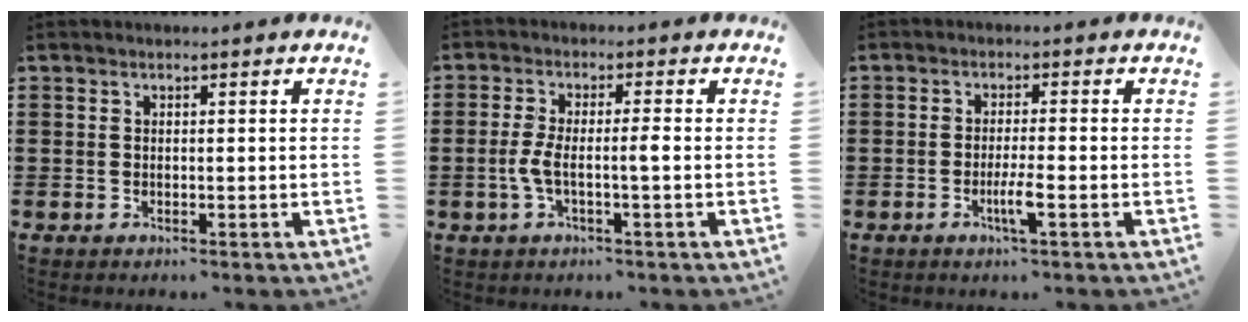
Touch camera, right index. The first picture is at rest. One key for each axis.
{"total": 4.2, "fx": -0.9, "fy": 0.3, "fz": 4.1, "tx": -0.097, "ty": -0.009, "tz": -0.026}
{"total": 3.4, "fx": -1.5, "fy": 0.1, "fz": 3.1, "tx": -0.059, "ty": -0.007, "tz": -0.030}